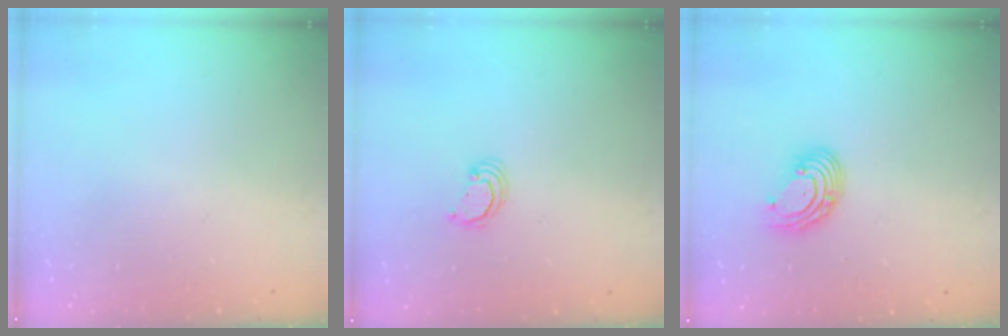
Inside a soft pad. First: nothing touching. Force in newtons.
{"total": 2.2, "press": 2.2, "slide": 0.2}
{"total": 7.3, "press": 7.3, "slide": 0.8}